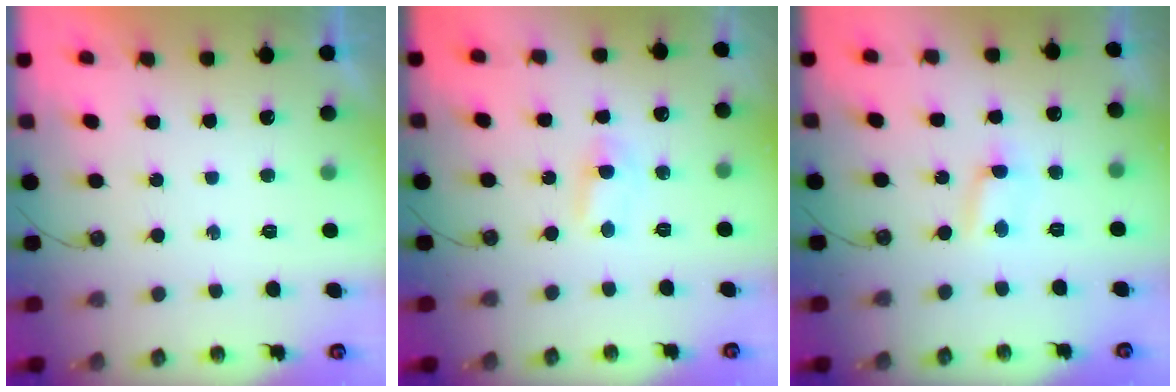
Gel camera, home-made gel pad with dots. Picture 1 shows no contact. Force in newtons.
{"total": 2.0, "press": 1.9, "slide": 0.7}
{"total": 1.8, "press": 1.8, "slide": 0.2}